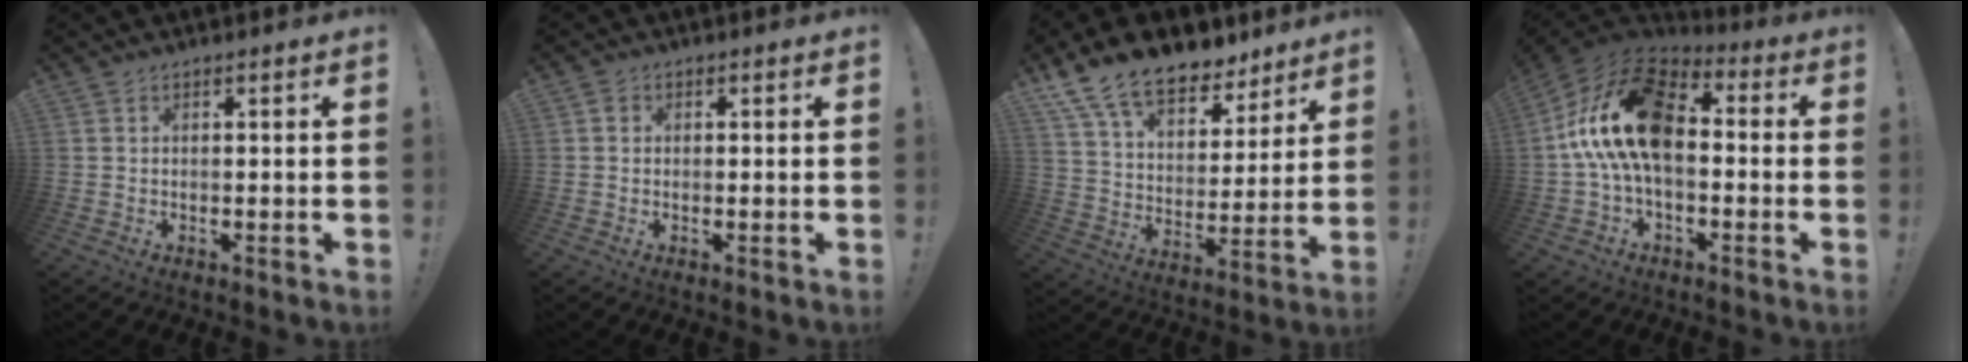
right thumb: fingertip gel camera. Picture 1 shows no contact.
{"total": 1.3, "force": [0.1, 1.2, 0.4], "torque": [-0.001, 0.002, 0.001]}
{"total": 16.5, "force": [12.2, 8.4, 7.1], "torque": [-0.129, -0.084, 0.228]}
{"total": 20.4, "force": [1.9, 11.4, 16.8], "torque": [-0.315, 0.016, 0.039]}